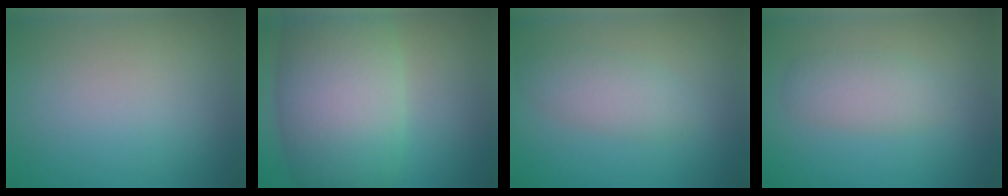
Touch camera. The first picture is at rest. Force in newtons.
{"total": 11.0, "press": 11.0, "slide": 0.4}
{"total": 2.7, "press": 2.7, "slide": 0.1}
{"total": 2.5, "press": 2.5, "slide": 0.0}